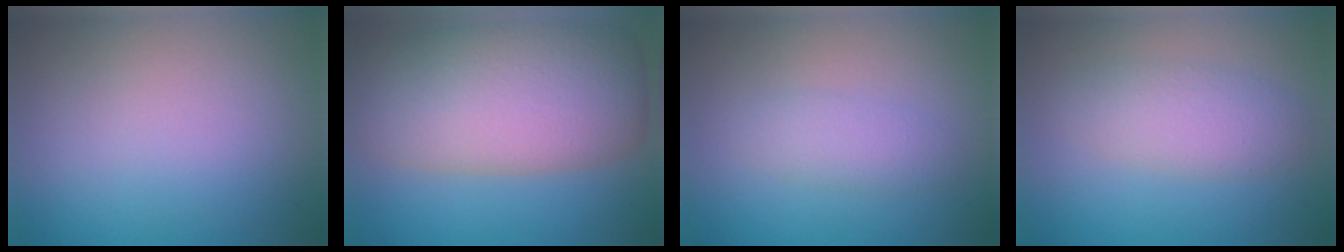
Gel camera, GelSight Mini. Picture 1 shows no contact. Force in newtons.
{"total": 10.8, "press": 10.8, "slide": 0.4}
{"total": 1.9, "press": 1.9, "slide": 0.0}
{"total": 2.0, "press": 1.9, "slide": 0.2}